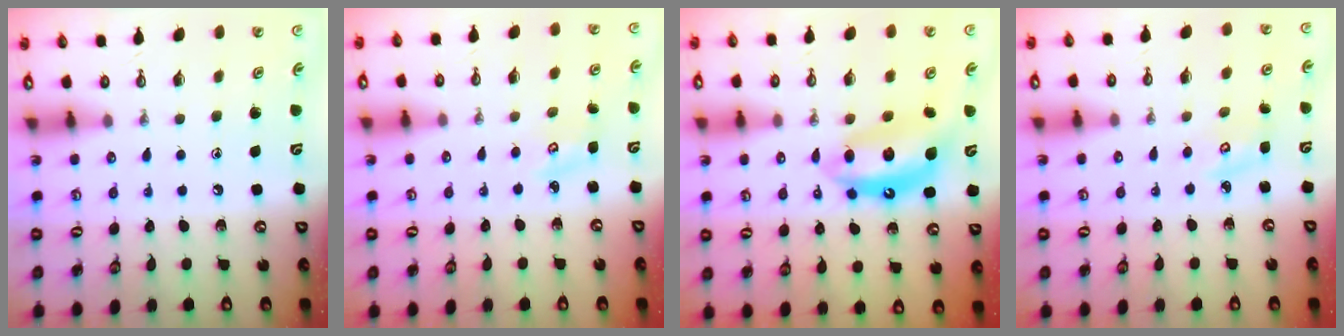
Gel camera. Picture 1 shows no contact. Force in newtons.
{"total": 2.9, "press": 2.8, "slide": 0.3}
{"total": 10.7, "press": 10.7, "slide": 0.9}
{"total": 3.8, "press": 3.8, "slide": 0.4}